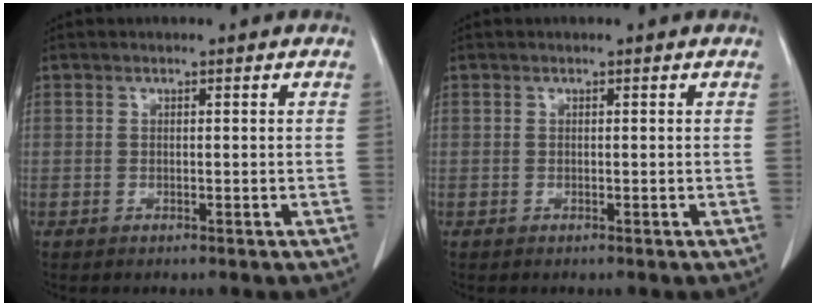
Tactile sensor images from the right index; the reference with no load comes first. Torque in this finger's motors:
{"motor_torque": [0.00, 0.00, 0.00, 0.00]}